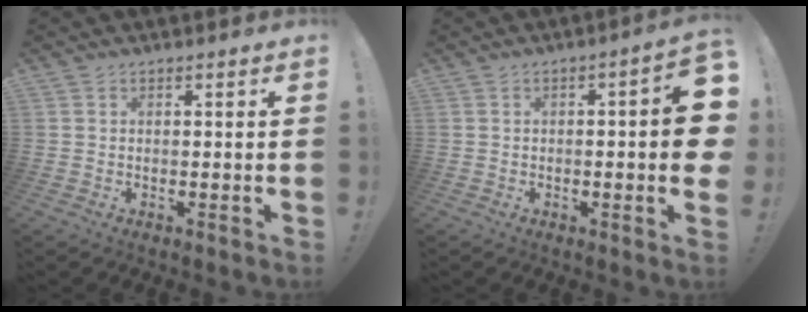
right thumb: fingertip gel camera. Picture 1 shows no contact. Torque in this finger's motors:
{"motor_torque": [1.41, 2.01, 0.82, -0.76, 0.05]}